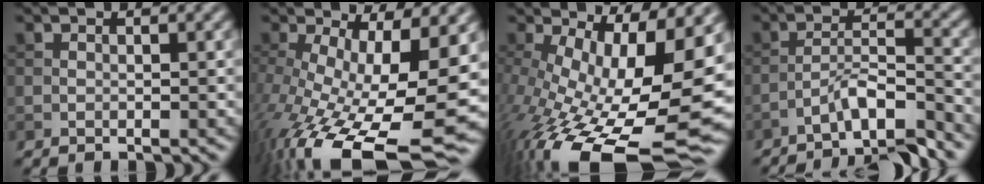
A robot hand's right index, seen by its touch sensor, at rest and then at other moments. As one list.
[{"total": 15.7, "force": [-4.5, 5.7, 13.9], "torque": [-0.250, -0.035, -0.058]}, {"total": 16.9, "force": [-3.4, 6.5, 15.2], "torque": [-0.262, -0.029, -0.045]}, {"total": 5.5, "force": [-4.4, 0.6, 3.2], "torque": [-0.050, 0.008, -0.079]}]